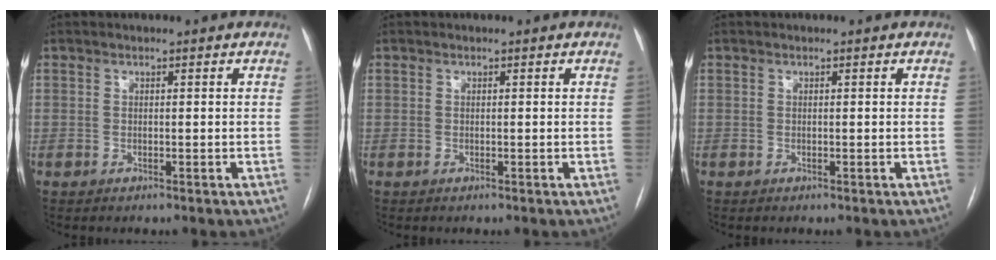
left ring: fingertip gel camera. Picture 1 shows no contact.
{"total": 0.0}
{"total": 0.0}